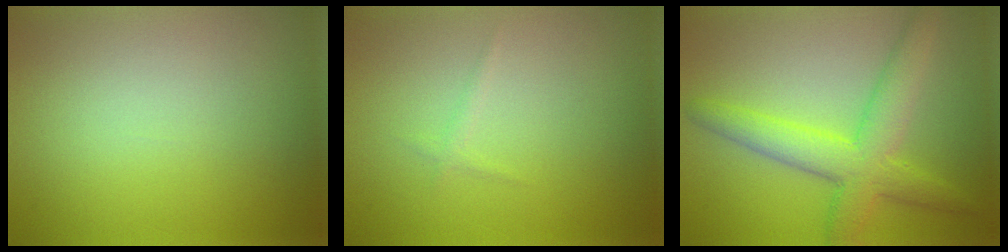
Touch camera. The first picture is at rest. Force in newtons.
{"total": 0.6, "press": 0.6, "slide": 0.1}
{"total": 5.4, "press": 5.4, "slide": 0.1}